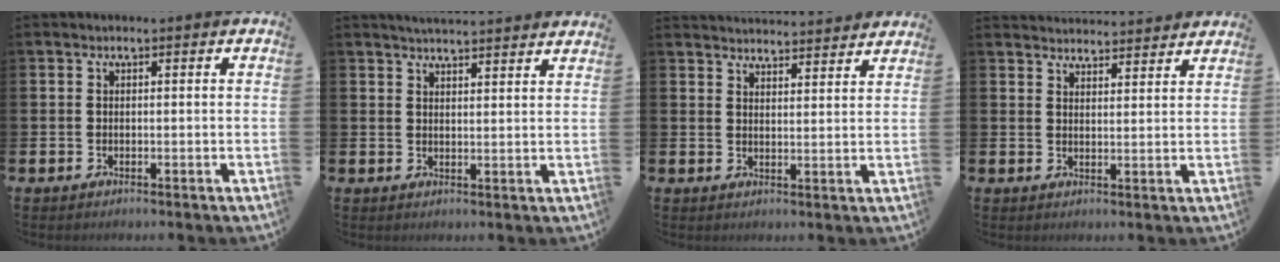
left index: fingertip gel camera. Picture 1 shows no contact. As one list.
[{"total": 3.7, "force": [3.6, -0.4, 0.1], "torque": [-0.004, -0.022, 0.065]}, {"total": 4.2, "force": [4.2, 0.0, -0.2], "torque": [0.000, -0.030, 0.075]}, {"total": 3.8, "force": [3.8, 0.2, -0.3], "torque": [0.003, -0.026, 0.068]}]